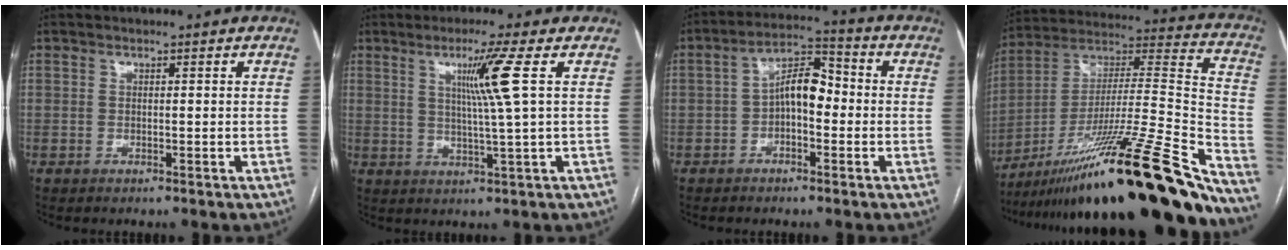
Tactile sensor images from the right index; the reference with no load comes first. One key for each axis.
{"total": 6.9, "fx": 2.1, "fy": -2.0, "fz": 6.2, "tx": -0.116, "ty": -0.007, "tz": 0.043}
{"total": 7.2, "fx": -0.8, "fy": 3.3, "fz": 6.4, "tx": -0.111, "ty": 0.036, "tz": -0.018}
{"total": 34.6, "fx": -25.4, "fy": 1.1, "fz": 23.5, "tx": -0.307, "ty": -0.016, "tz": -0.412}